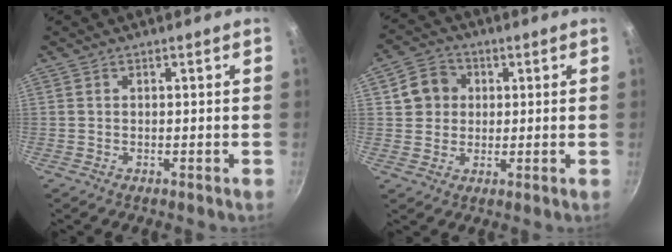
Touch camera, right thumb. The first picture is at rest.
{"total": 7.0, "force": [1.6, 6.3, 2.7], "torque": [-0.017, 0.012, 0.019]}